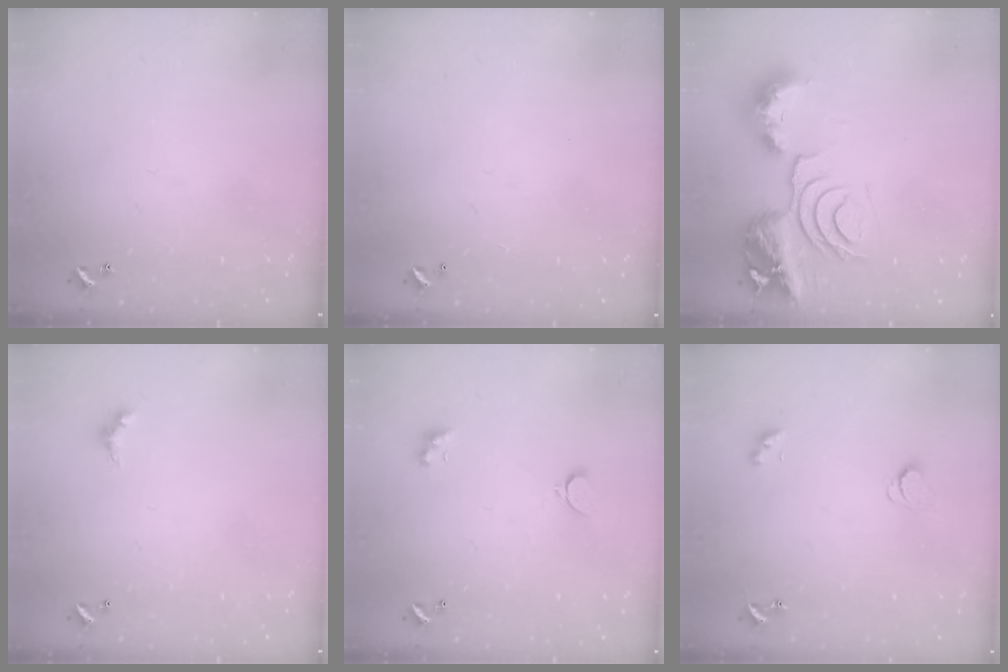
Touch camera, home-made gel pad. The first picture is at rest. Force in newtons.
{"total": 3.0, "press": 3.0, "slide": 0.1}
{"total": 12.8, "press": 12.7, "slide": 1.7}
{"total": 2.5, "press": 2.5, "slide": 0.4}
{"total": 1.9, "press": 1.9, "slide": 0.6}
{"total": 2.8, "press": 2.8, "slide": 0.6}